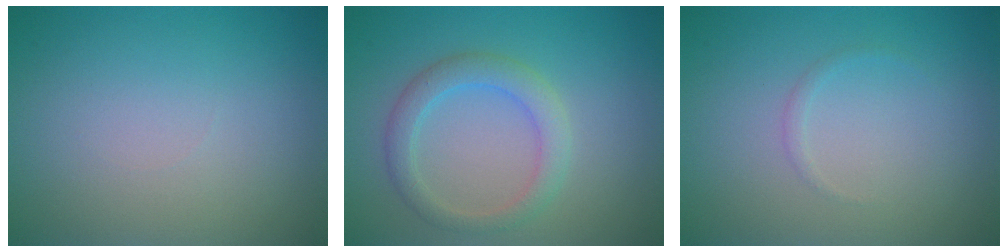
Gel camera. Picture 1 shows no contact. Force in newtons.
{"total": 2.9, "press": 2.9, "slide": 0.2}
{"total": 0.6, "press": 0.6, "slide": 0.0}